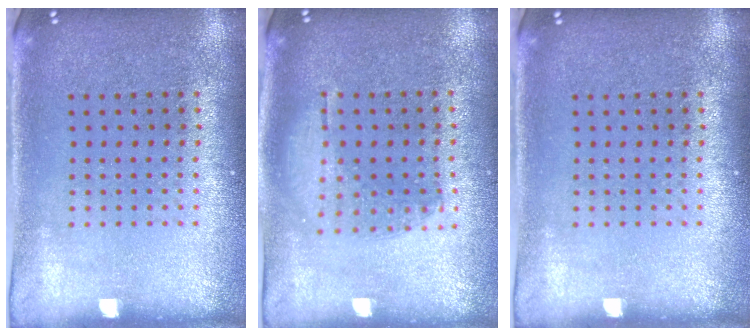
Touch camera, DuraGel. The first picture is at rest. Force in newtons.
{"total": 1.0, "press": 0.9, "slide": 0.3}
{"total": 0.0}